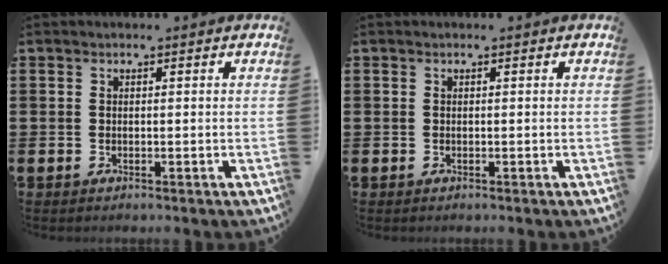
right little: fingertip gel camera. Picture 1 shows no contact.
{"total": 0.0}